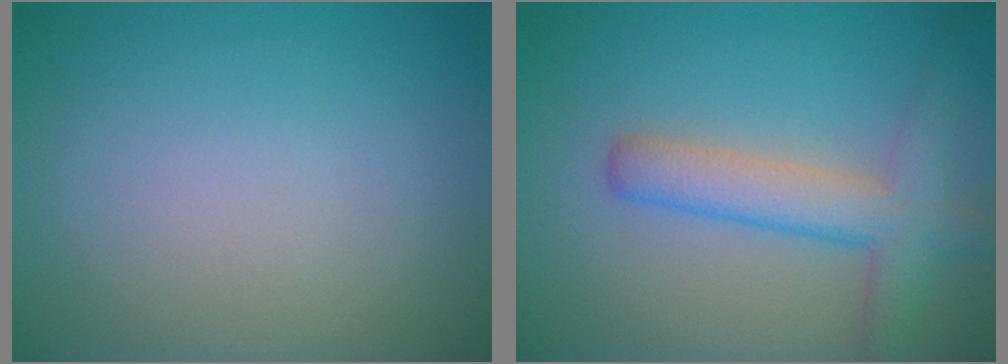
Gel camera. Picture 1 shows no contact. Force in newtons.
{"total": 4.5, "press": 4.5, "slide": 0.2}